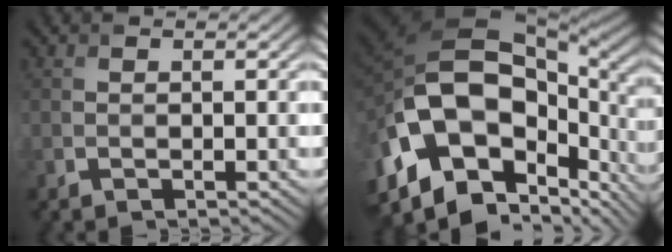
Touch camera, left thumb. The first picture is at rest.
{"total": 18.5, "force": [-2.0, 10.4, 15.1], "torque": [-0.313, -0.030, 0.002]}